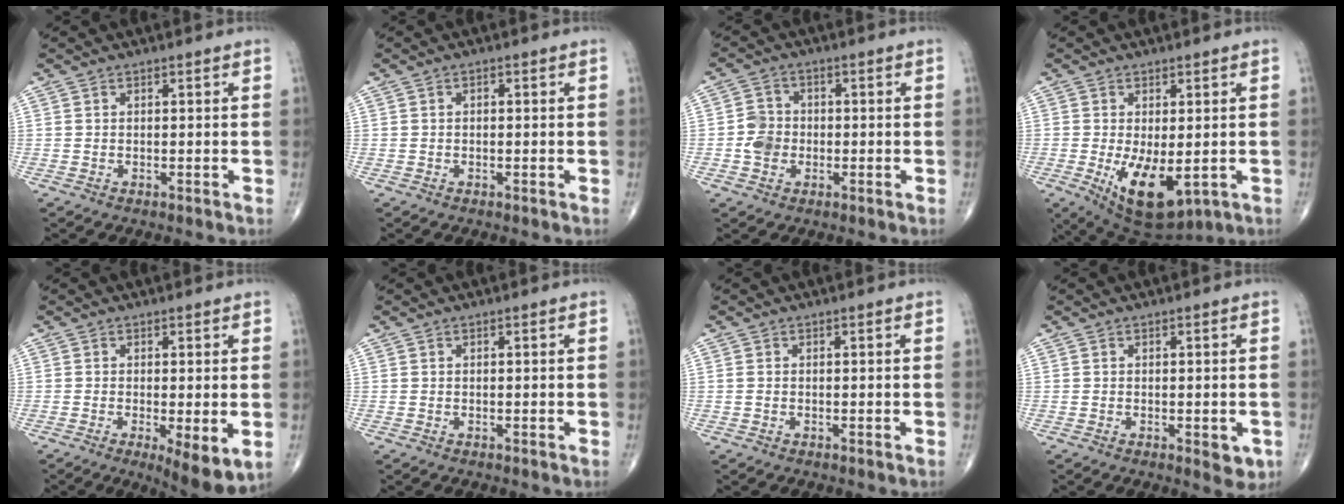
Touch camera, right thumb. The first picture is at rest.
{"total": 0.7, "force": [0.1, 0.4, 0.6], "torque": [-0.011, 0.003, 0.001]}
{"total": 4.9, "force": [-1.0, 4.2, 2.3], "torque": [-0.027, 0.010, -0.023]}
{"total": 10.9, "force": [-2.5, 5.2, 9.3], "torque": [-0.144, -0.020, -0.021]}
{"total": 7.2, "force": [-1.7, 2.0, 6.6], "torque": [-0.098, -0.021, -0.024]}
{"total": 0.0}
{"total": 0.6, "force": [-0.1, 0.4, 0.4], "torque": [-0.014, 0.004, 0.000]}
{"total": 4.4, "force": [-1.2, 1.9, 3.8], "torque": [-0.031, -0.006, -0.012]}